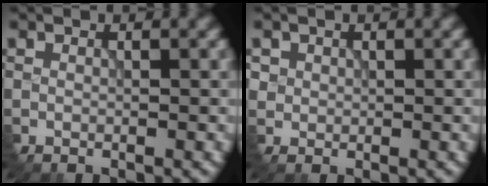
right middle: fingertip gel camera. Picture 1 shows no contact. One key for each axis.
{"total": 1.2, "fx": 0.3, "fy": 1.1, "fz": -0.1, "tx": -0.003, "ty": -0.006, "tz": 0.008}